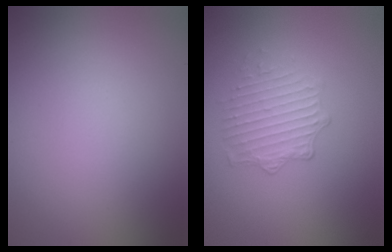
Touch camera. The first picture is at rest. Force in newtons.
{"total": 2.3, "press": 1.6, "slide": 1.6}